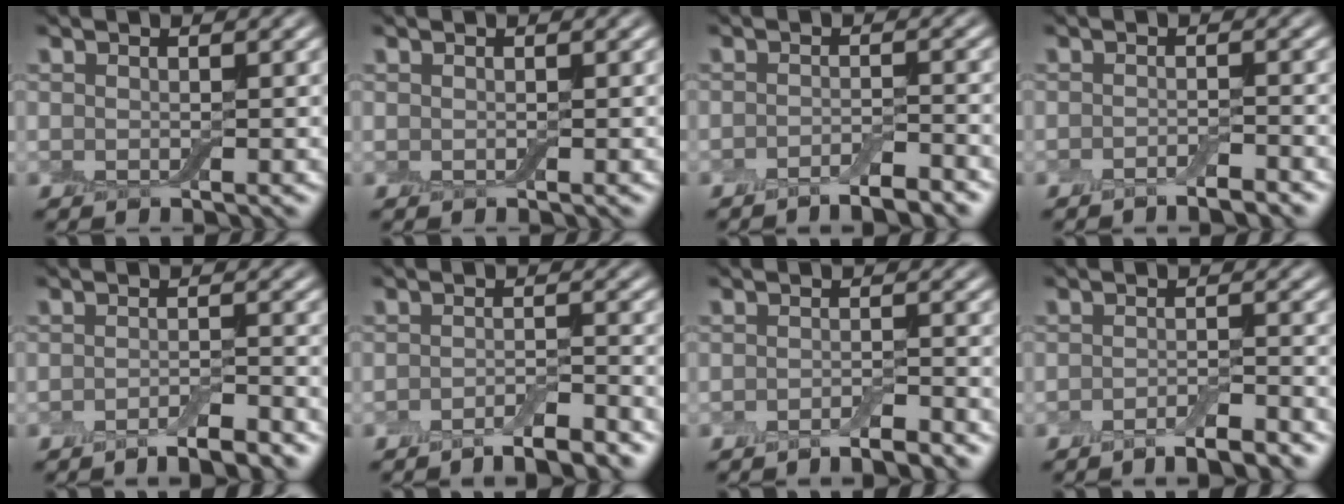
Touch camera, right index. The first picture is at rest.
{"total": 0.0}
{"total": 2.6, "force": [-2.2, 0.3, 1.5], "torque": [-0.021, 0.003, -0.038]}
{"total": 1.6, "force": [-1.4, 0.1, 0.8], "torque": [-0.011, 0.000, -0.025]}
{"total": 2.8, "force": [-2.1, 0.4, 1.7], "torque": [-0.023, 0.003, -0.038]}
{"total": 3.4, "force": [-2.7, 0.5, 1.9], "torque": [-0.027, 0.003, -0.045]}
{"total": 2.0, "force": [-1.7, 0.1, 1.1], "torque": [-0.014, 0.001, -0.030]}
{"total": 3.0, "force": [-2.4, 0.5, 1.8], "torque": [-0.026, 0.003, -0.041]}